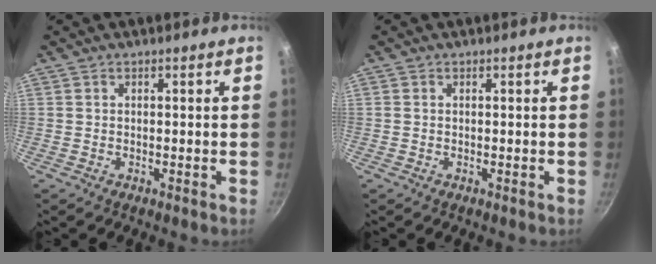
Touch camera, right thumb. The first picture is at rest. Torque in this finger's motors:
{"motor_torque": [0.09, -0.16, -0.11, 0.47, -0.03]}